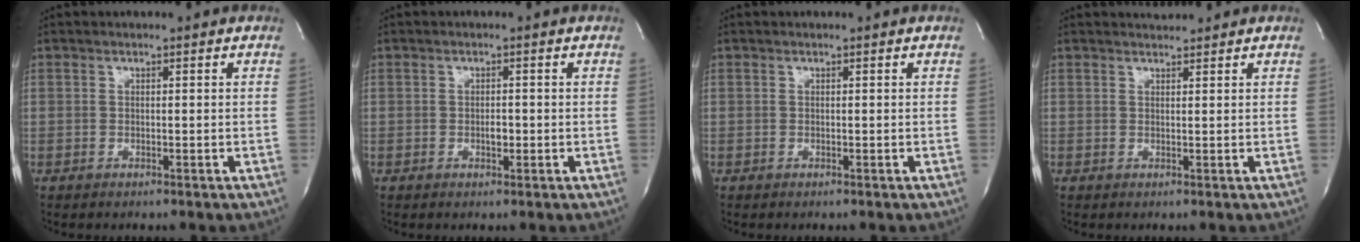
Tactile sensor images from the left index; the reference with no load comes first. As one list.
[{"total": 1.3, "force": [-0.4, 0.6, 1.0], "torque": [-0.017, -0.001, -0.005]}, {"total": 0.0}, {"total": 1.6, "force": [1.6, 0.0, 0.0], "torque": [-0.007, 0.006, 0.030]}]